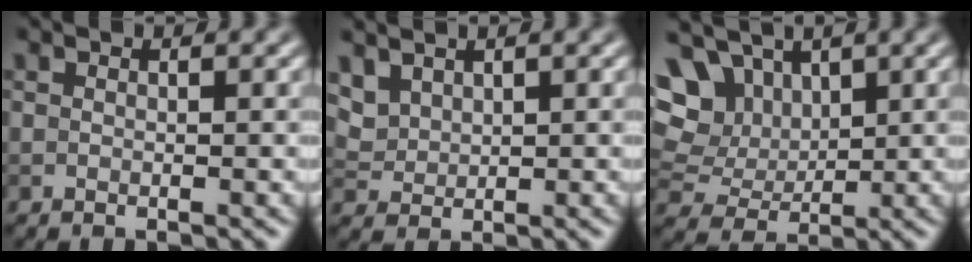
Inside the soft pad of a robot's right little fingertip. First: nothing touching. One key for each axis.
{"total": 1.8, "fx": 1.3, "fy": 1.0, "fz": 0.6, "tx": -0.020, "ty": -0.005, "tz": 0.038}
{"total": 10.6, "fx": 4.5, "fy": 7.9, "fz": 5.6, "tx": -0.111, "ty": 0.023, "tz": 0.071}